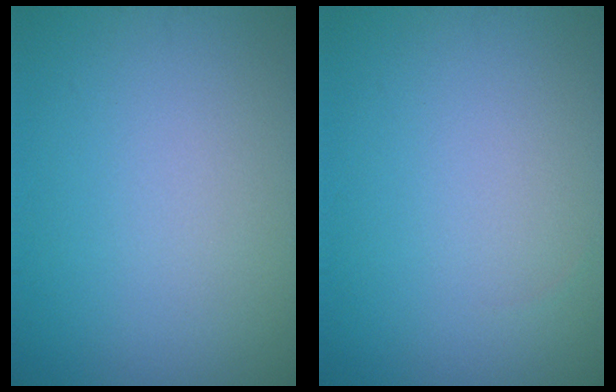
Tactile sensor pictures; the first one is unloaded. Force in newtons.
{"total": 0.0}